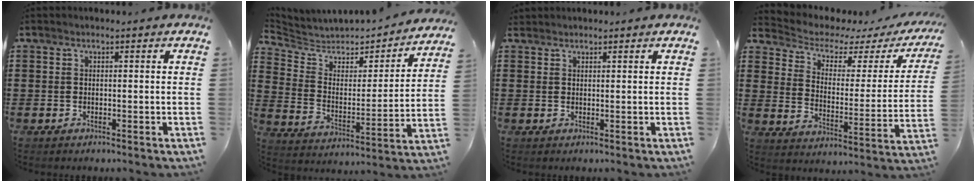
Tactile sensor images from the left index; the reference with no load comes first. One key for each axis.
{"total": 3.9, "fx": 3.3, "fy": 1.9, "fz": 0.9, "tx": -0.044, "ty": -0.029, "tz": 0.048}
{"total": 1.0, "fx": 1.0, "fy": 0.3, "fz": 0.1, "tx": -0.005, "ty": 0.002, "tz": 0.020}
{"total": 3.4, "fx": 2.4, "fy": 1.7, "fz": 1.8, "tx": -0.053, "ty": -0.020, "tz": 0.031}